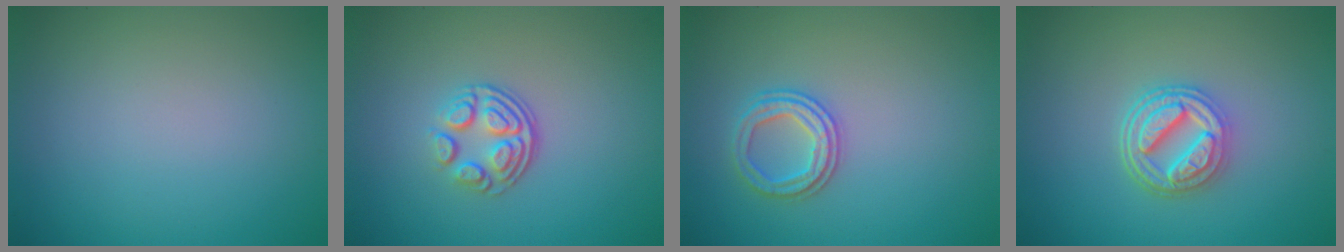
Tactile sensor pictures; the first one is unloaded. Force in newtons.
{"total": 3.5, "press": 2.5, "slide": 2.5}
{"total": 2.5, "press": 2.4, "slide": 0.6}
{"total": 4.7, "press": 3.7, "slide": 2.9}